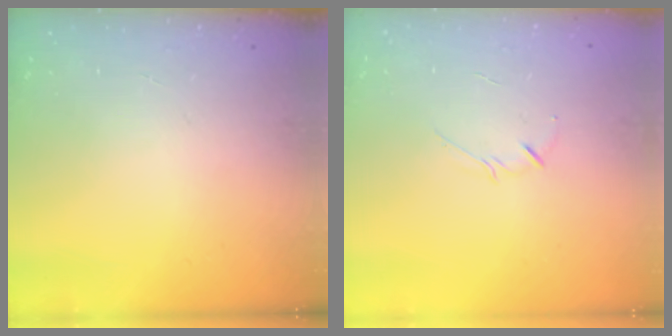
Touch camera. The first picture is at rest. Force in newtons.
{"total": 2.9, "press": 2.8, "slide": 0.6}